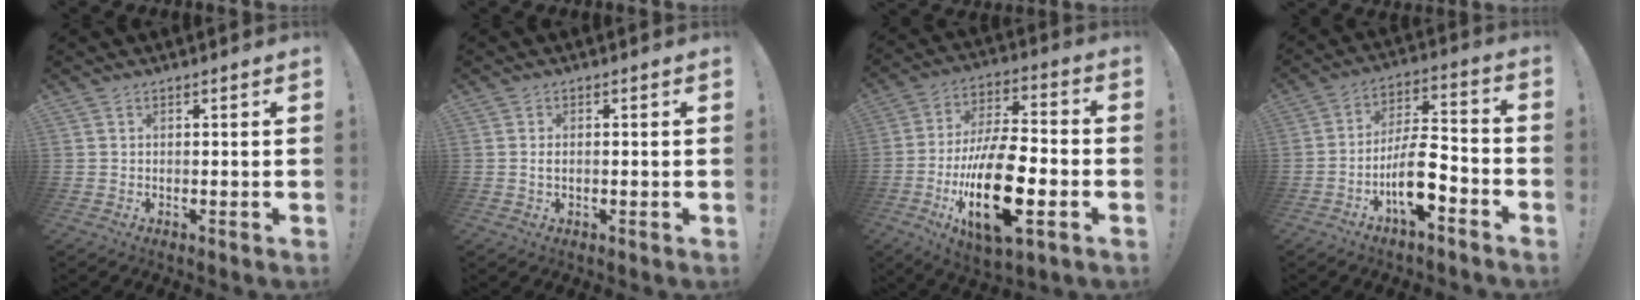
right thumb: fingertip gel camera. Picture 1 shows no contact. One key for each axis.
{"total": 1.4, "fx": -0.2, "fy": 0.5, "fz": 1.3, "tx": -0.029, "ty": 0.005, "tz": -0.002}
{"total": 23.4, "fx": -6.8, "fy": 9.4, "fz": 20.4, "tx": -0.386, "ty": 0.026, "tz": -0.107}
{"total": 13.1, "fx": -5.7, "fy": 4.8, "fz": 10.8, "tx": -0.199, "ty": 0.028, "tz": -0.095}